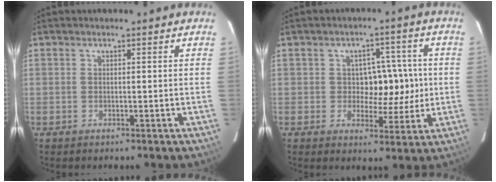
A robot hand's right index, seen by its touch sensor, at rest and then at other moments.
{"total": 7.1, "force": [0.1, 4.7, 5.3], "torque": [-0.063, 0.024, 0.010]}